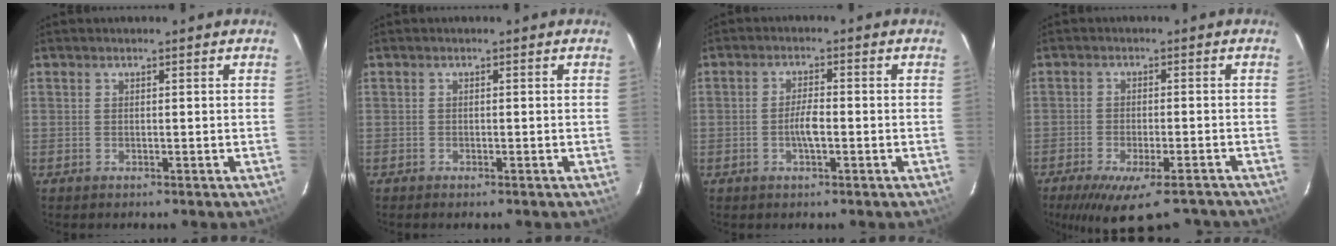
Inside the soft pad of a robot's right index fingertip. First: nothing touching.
{"total": 1.3, "force": [-0.9, 0.6, 0.7], "torque": [-0.013, -0.004, -0.014]}
{"total": 3.7, "force": [-1.1, 1.2, 3.4], "torque": [-0.064, 0.004, -0.018]}
{"total": 15.8, "force": [-12.1, 5.2, 8.9], "torque": [-0.172, -0.034, -0.175]}